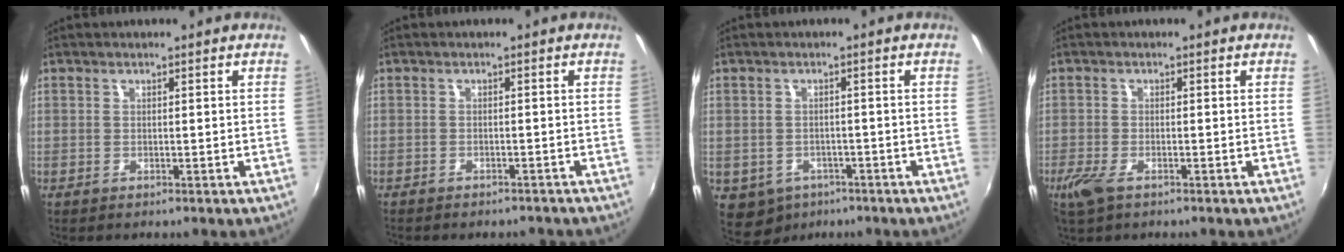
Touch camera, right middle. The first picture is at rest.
{"total": 5.0, "force": [-4.4, 1.4, 1.7], "torque": [-0.038, -0.009, -0.057]}
{"total": 6.6, "force": [-3.4, 5.2, 2.4], "torque": [-0.062, -0.014, -0.038]}
{"total": 4.0, "force": [-2.5, 1.6, 2.7], "torque": [-0.067, -0.011, -0.048]}